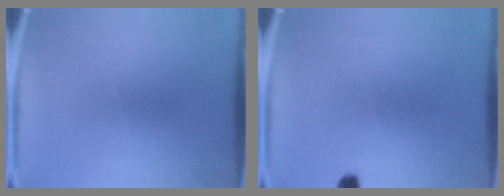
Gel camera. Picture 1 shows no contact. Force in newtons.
{"total": 1.4}